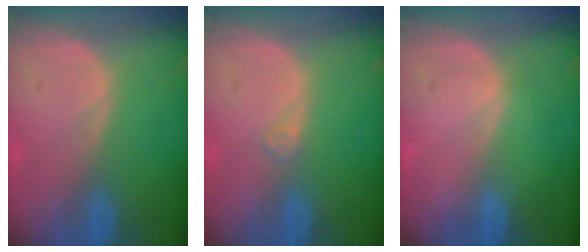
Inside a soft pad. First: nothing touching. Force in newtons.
{"total": 0.9, "press": 0.8, "slide": 0.2}
{"total": 0.0}